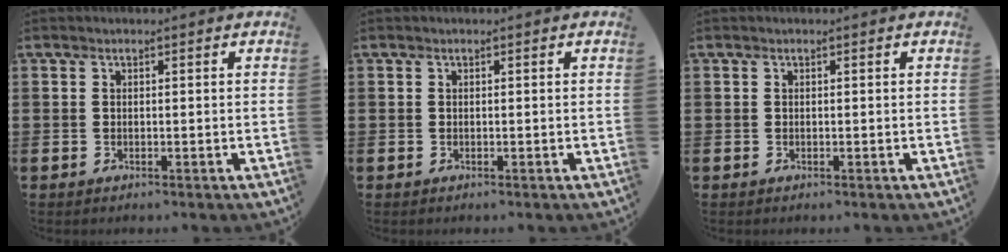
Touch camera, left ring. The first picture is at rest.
{"total": 0.0}
{"total": 0.0}